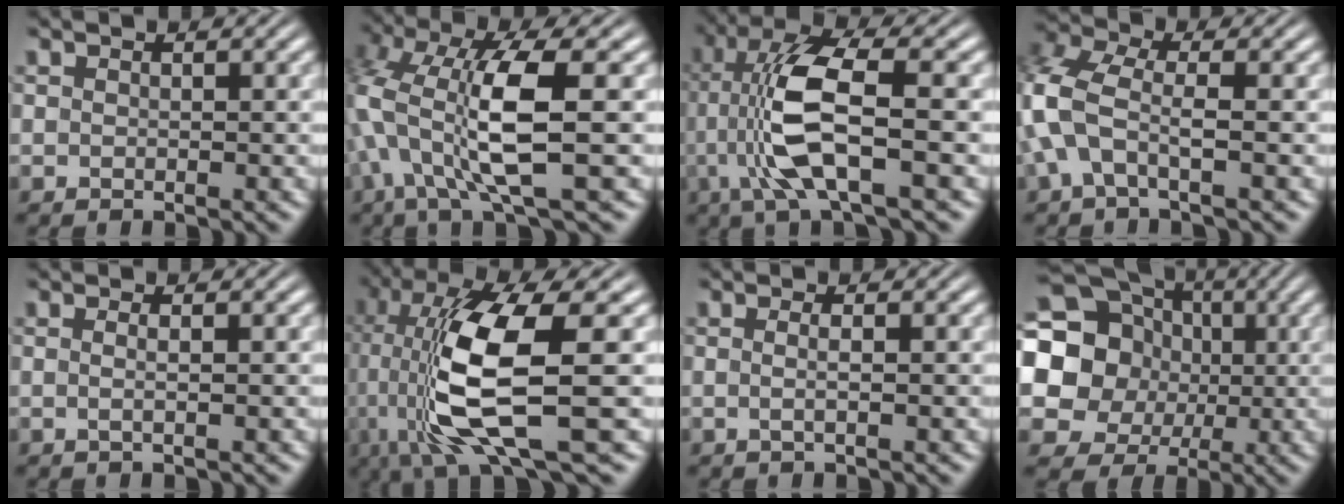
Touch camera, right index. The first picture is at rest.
{"total": 9.1, "force": [0.7, 4.4, 8.0], "torque": [-0.176, -0.014, 0.013]}
{"total": 7.9, "force": [0.2, 2.5, 7.5], "torque": [-0.160, -0.006, 0.005]}
{"total": 5.2, "force": [-0.2, 3.6, 3.7], "torque": [-0.120, -0.018, -0.001]}
{"total": 1.1, "force": [-0.3, -0.1, 1.0], "torque": [-0.020, -0.002, -0.006]}
{"total": 11.6, "force": [0.3, 4.4, 10.8], "torque": [-0.221, -0.019, 0.019]}
{"total": 1.4, "force": [-0.4, -0.1, 1.3], "torque": [-0.026, -0.003, -0.008]}
{"total": 19.8, "force": [2.6, 17.5, 8.7], "torque": [-0.228, -0.040, 0.035]}